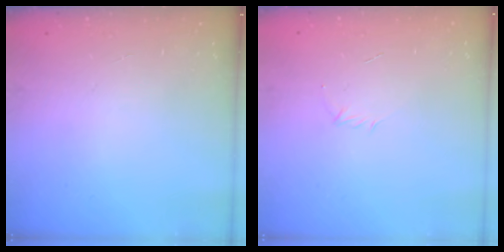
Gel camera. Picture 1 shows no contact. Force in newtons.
{"total": 2.7, "press": 2.6, "slide": 0.7}